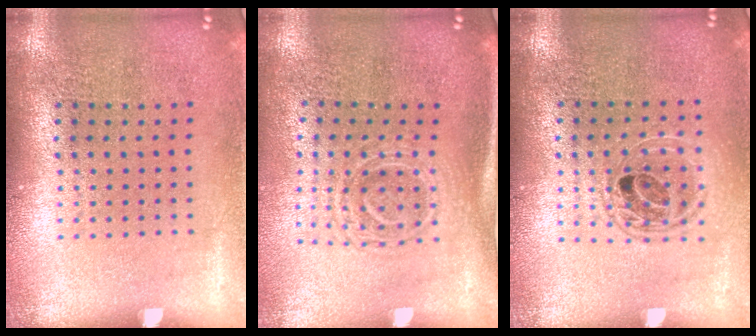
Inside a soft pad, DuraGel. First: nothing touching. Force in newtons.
{"total": 1.6, "press": 1.3, "slide": 1.0}
{"total": 1.4, "press": 1.3, "slide": 0.7}